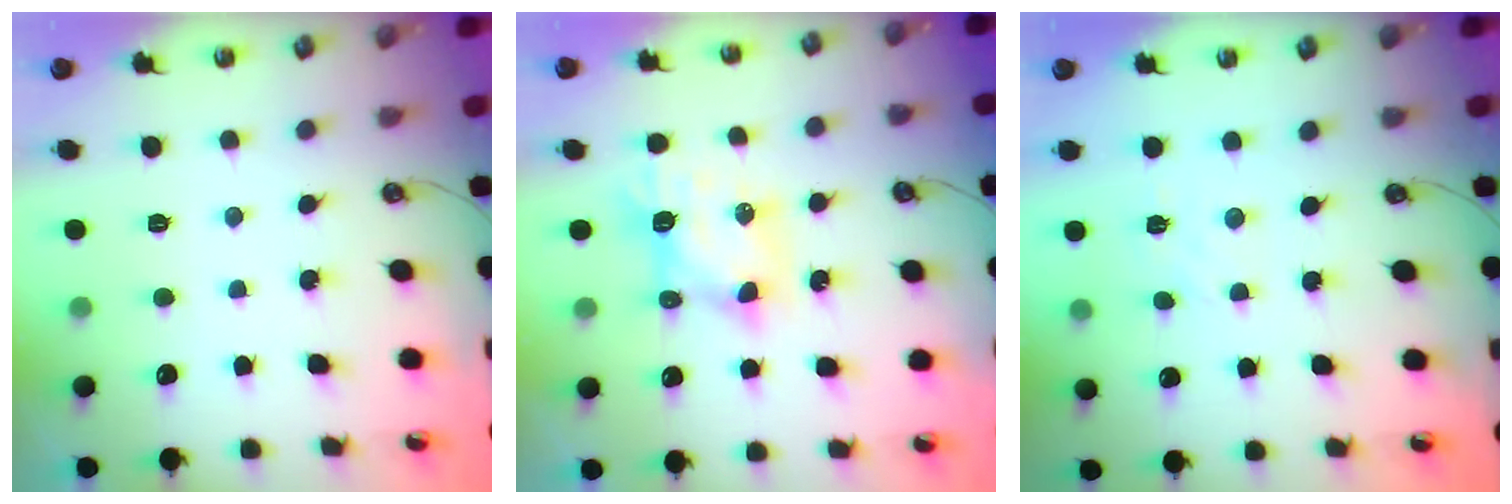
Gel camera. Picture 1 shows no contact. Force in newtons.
{"total": 6.8, "press": 6.8, "slide": 0.1}
{"total": 2.5, "press": 2.4, "slide": 0.6}